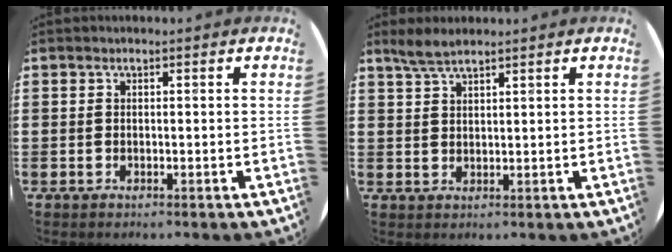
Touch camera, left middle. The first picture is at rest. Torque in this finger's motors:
{"motor_torque": [0.52, -0.51, 0.04, 0.02]}